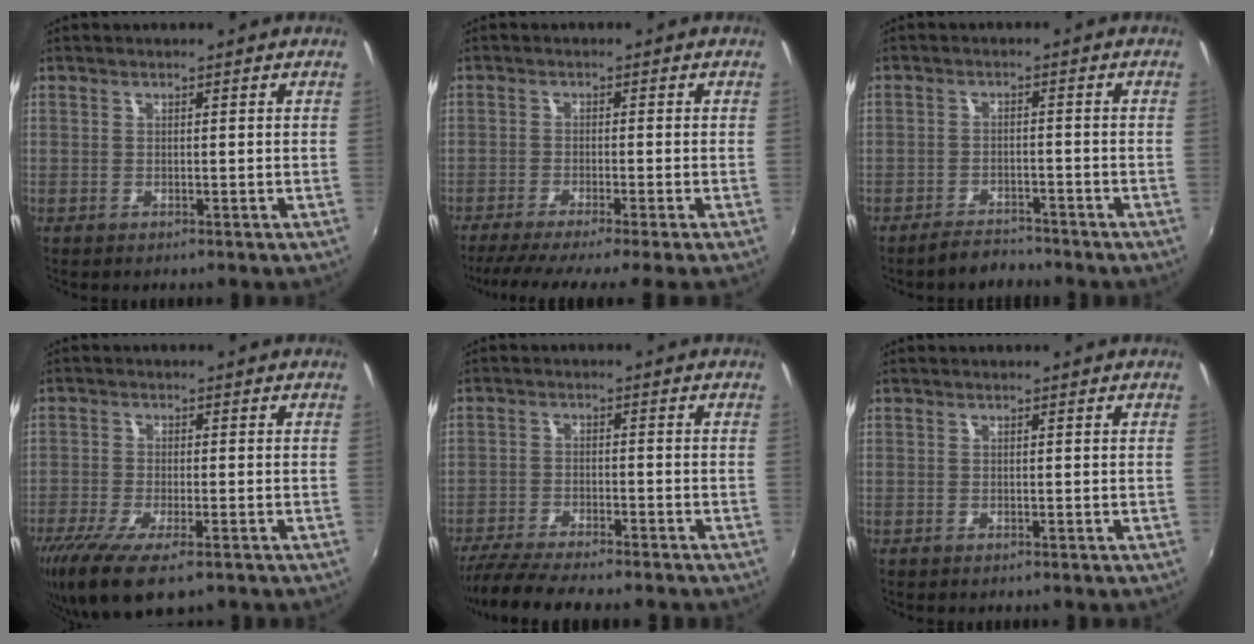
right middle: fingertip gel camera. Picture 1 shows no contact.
{"total": 7.3, "force": [-6.1, -1.8, 3.7], "torque": [-0.078, -0.028, -0.102]}
{"total": 4.2, "force": [-4.0, 1.2, 0.9], "torque": [-0.033, -0.001, -0.064]}
{"total": 11.6, "force": [-7.6, 3.5, 8.1], "torque": [-0.176, -0.044, -0.131]}
{"total": 11.7, "force": [-10.2, 1.4, 5.6], "torque": [-0.129, -0.030, -0.169]}
{"total": 0.0}